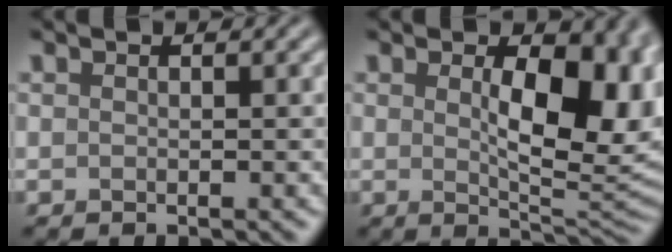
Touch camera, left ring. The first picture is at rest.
{"total": 9.8, "force": [1.5, 4.6, 8.5], "torque": [-0.113, -0.007, 0.030]}